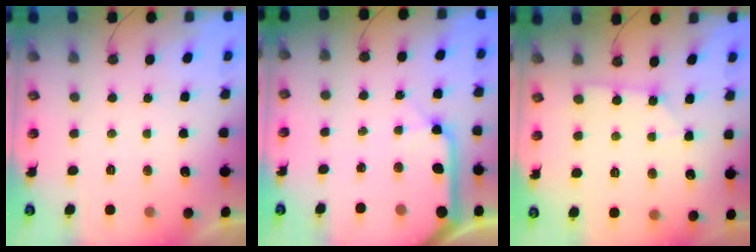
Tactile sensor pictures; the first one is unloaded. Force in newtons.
{"total": 12.9, "press": 12.8, "slide": 2.0}
{"total": 3.0, "press": 3.0, "slide": 0.2}